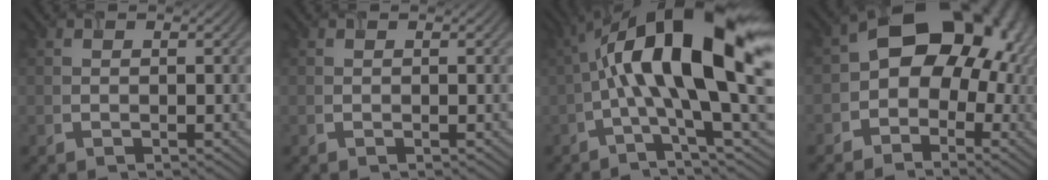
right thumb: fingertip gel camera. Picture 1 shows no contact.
{"total": 0.0}
{"total": 16.9, "force": [2.2, 4.3, 16.2], "torque": [-0.269, 0.027, 0.026]}
{"total": 13.6, "force": [0.2, 10.2, 9.0], "torque": [-0.090, -0.003, -0.011]}